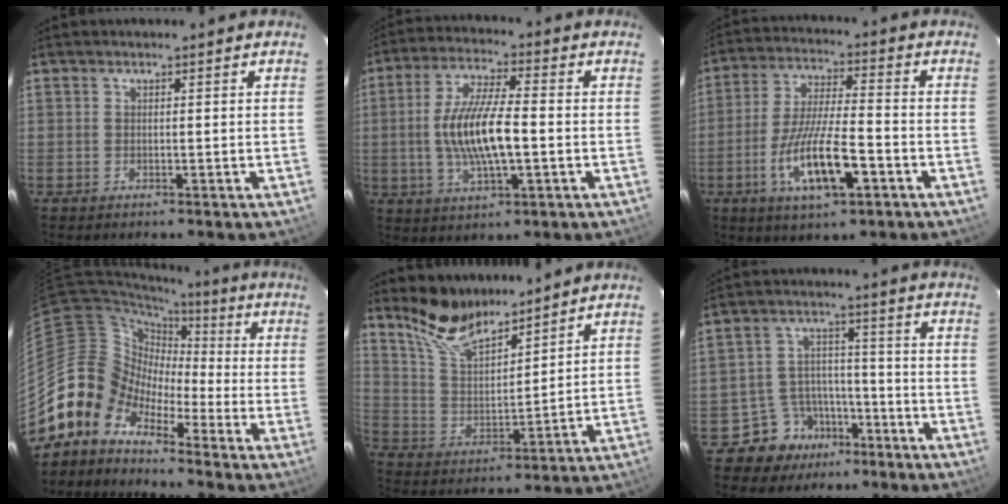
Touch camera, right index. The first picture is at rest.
{"total": 12.5, "force": [-1.4, 3.5, 11.9], "torque": [-0.238, 0.001, -0.025]}
{"total": 13.4, "force": [-5.5, 3.1, 11.8], "torque": [-0.236, -0.016, -0.096]}
{"total": 9.8, "force": [-6.2, 7.5, 1.6], "torque": [-0.042, 0.042, -0.153]}
{"total": 10.9, "force": [9.5, 2.9, 4.5], "torque": [-0.094, -0.001, 0.187]}
{"total": 8.2, "force": [-5.5, 5.9, 1.0], "torque": [-0.030, 0.033, -0.081]}